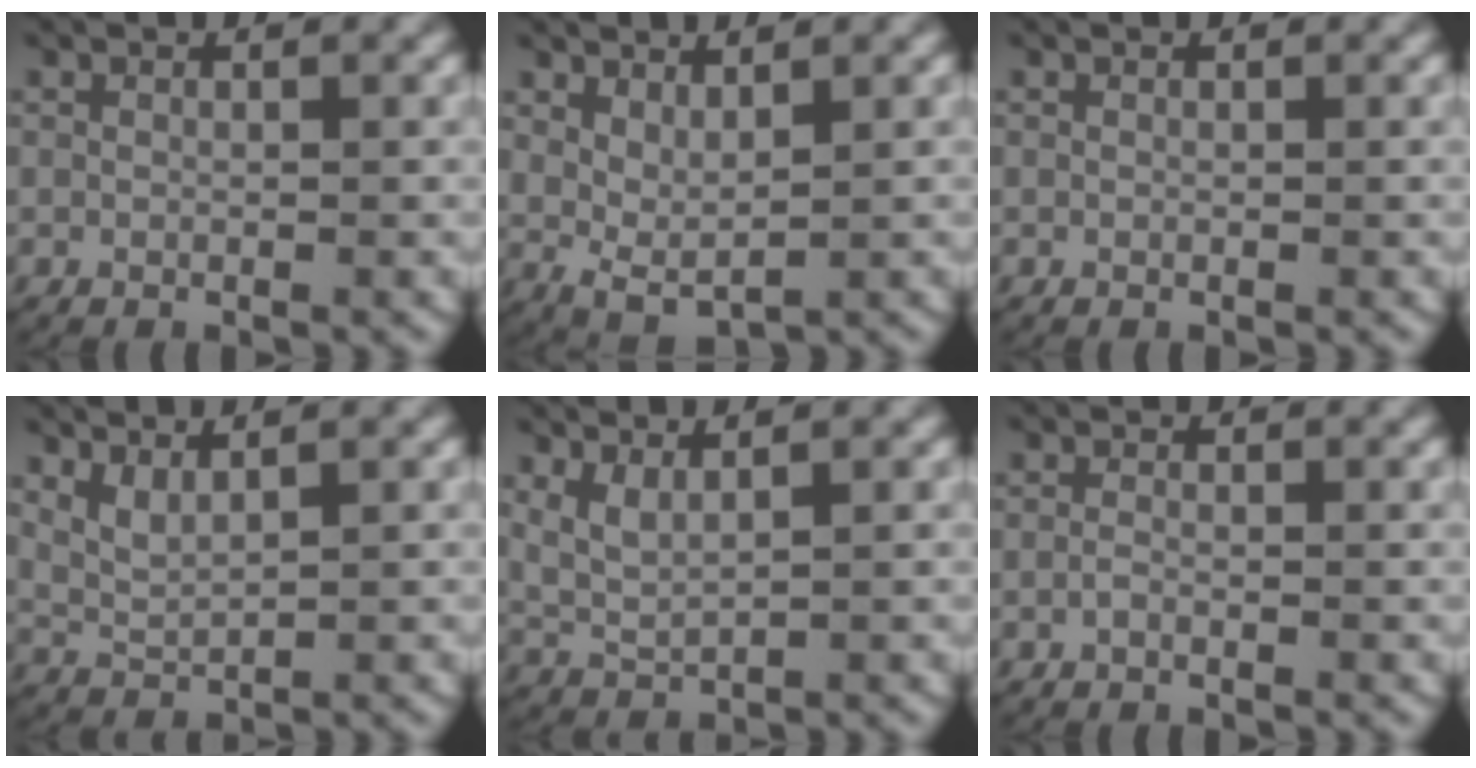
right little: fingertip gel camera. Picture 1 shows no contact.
{"total": 3.1, "force": [0.6, 2.0, 2.2], "torque": [-0.054, -0.017, 0.021]}
{"total": 0.0}
{"total": 2.6, "force": [1.3, 1.6, 1.5], "torque": [-0.041, -0.006, 0.029]}
{"total": 3.4, "force": [1.1, 2.5, 2.0], "torque": [-0.058, -0.006, 0.025]}
{"total": 0.7, "force": [-0.6, 0.2, 0.4], "torque": [-0.016, -0.005, -0.011]}